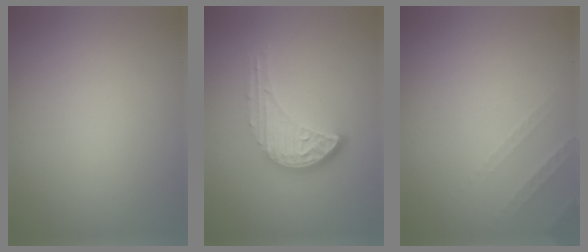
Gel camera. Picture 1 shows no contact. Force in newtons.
{"total": 4.3, "press": 3.2, "slide": 2.8}
{"total": 1.3, "press": 1.2, "slide": 0.4}